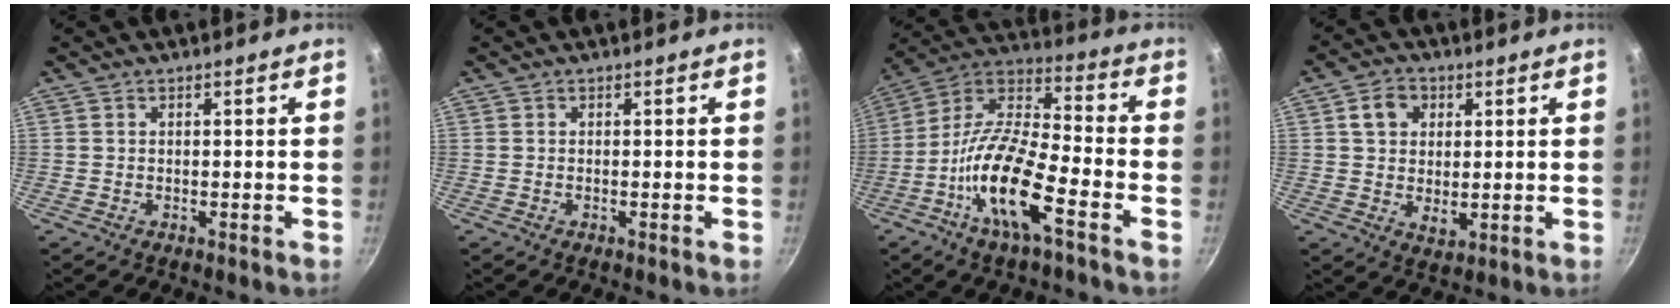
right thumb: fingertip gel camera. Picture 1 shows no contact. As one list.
[{"total": 0.0}, {"total": 16.8, "force": [-7.1, 4.9, 14.4], "torque": [-0.270, 0.049, -0.154]}, {"total": 7.2, "force": [2.2, 5.7, 3.9], "torque": [-0.046, -0.008, 0.035]}]